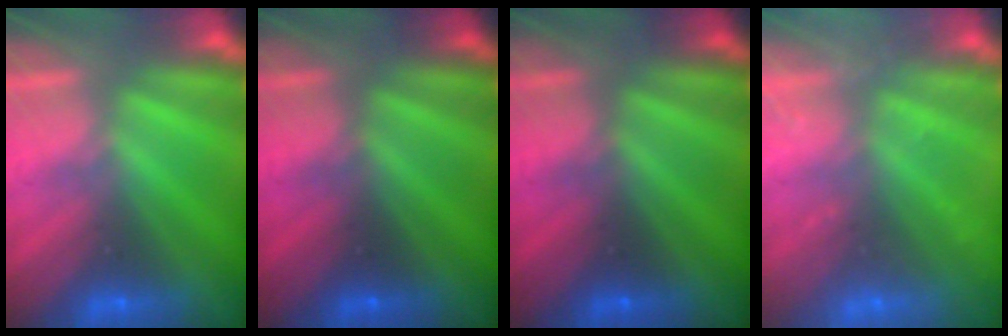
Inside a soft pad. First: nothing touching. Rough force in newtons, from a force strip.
{"total": 2.8}
{"total": 2.8}
{"total": 2.4}